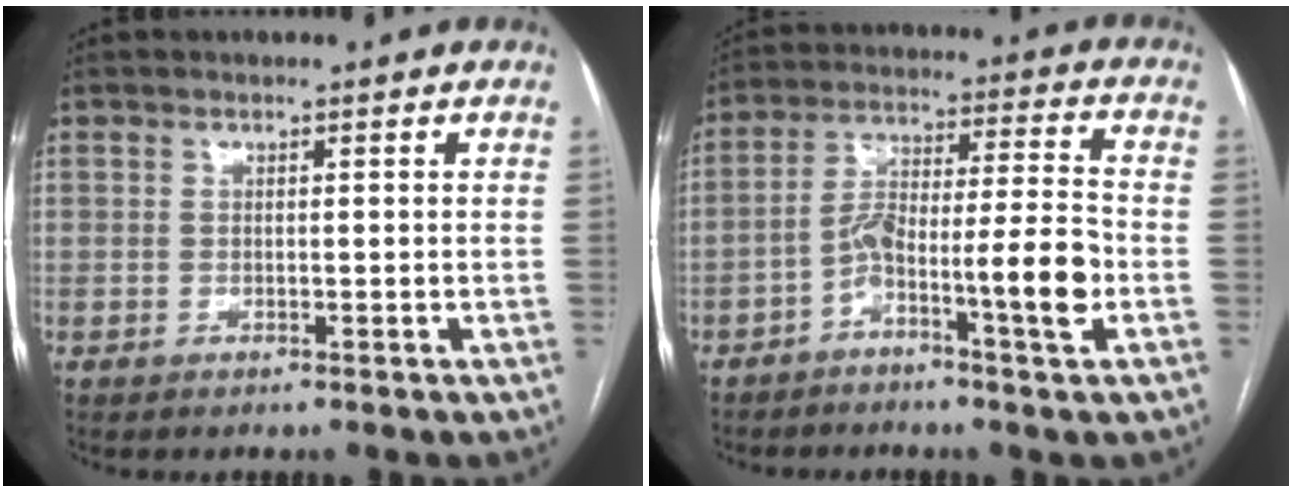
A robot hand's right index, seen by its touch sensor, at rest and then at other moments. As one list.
[{"total": 10.6, "force": [-4.5, 0.5, 9.6], "torque": [-0.164, 0.027, -0.078]}]